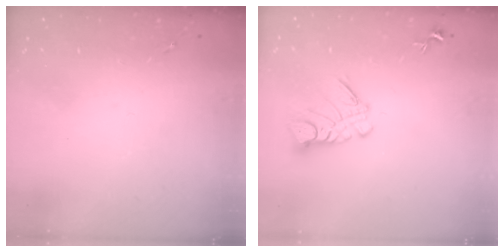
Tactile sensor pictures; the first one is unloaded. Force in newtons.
{"total": 9.7, "press": 9.7, "slide": 0.9}